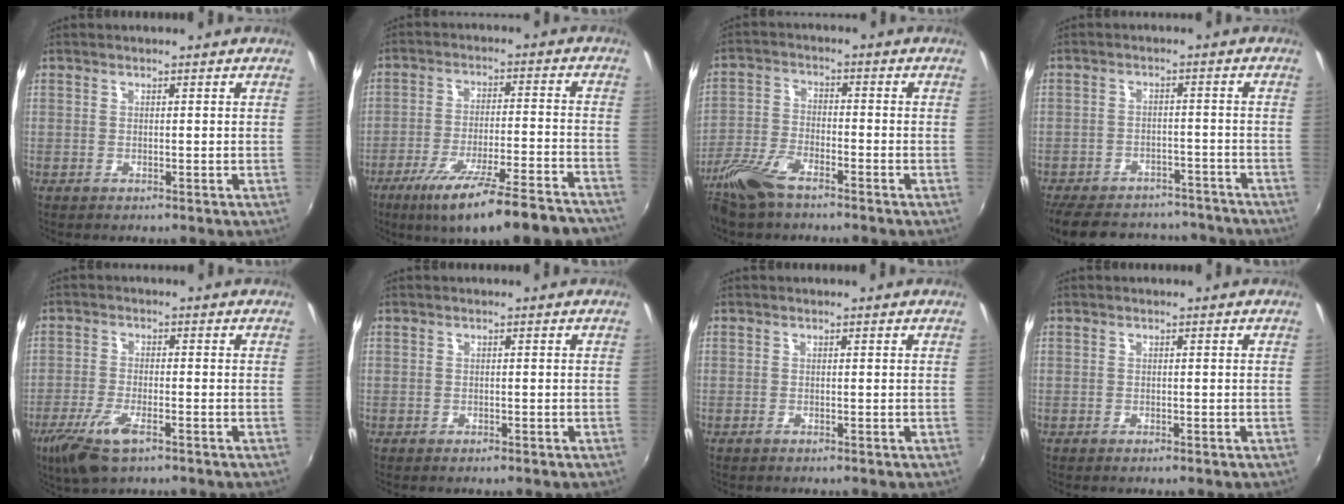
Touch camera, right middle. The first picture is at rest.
{"total": 19.3, "force": [-15.2, 2.3, 11.6], "torque": [-0.201, -0.045, -0.221]}
{"total": 9.0, "force": [-6.6, 3.0, 5.3], "torque": [-0.125, -0.008, -0.136]}
{"total": 20.7, "force": [-17.3, 8.4, 7.5], "torque": [-0.173, 0.019, -0.226]}
{"total": 8.6, "force": [-5.2, 2.8, 6.3], "torque": [-0.148, -0.025, -0.100]}
{"total": 0.8, "force": [-0.7, 0.3, 0.3], "torque": [-0.008, -0.004, -0.013]}
{"total": 0.6, "force": [-0.5, 0.1, 0.3], "torque": [-0.006, -0.003, -0.011]}
{"total": 0.6, "force": [-0.5, 0.2, 0.2], "torque": [-0.004, -0.003, -0.010]}